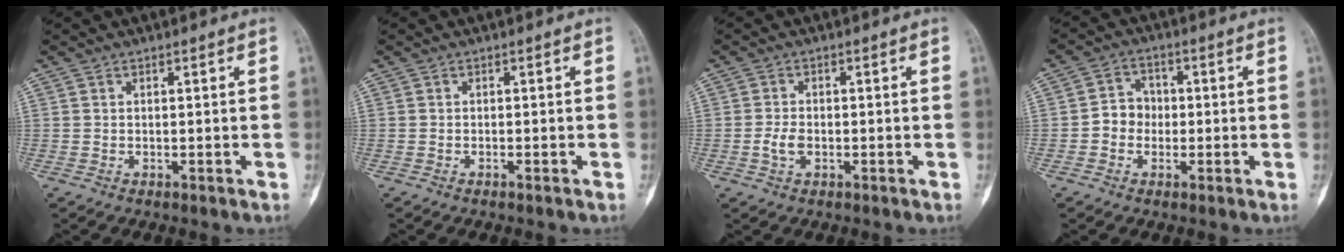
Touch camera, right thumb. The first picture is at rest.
{"total": 0.0}
{"total": 2.8, "force": [-0.8, 1.7, 2.1], "torque": [-0.041, 0.006, -0.016]}
{"total": 4.9, "force": [-0.8, 4.3, 2.1], "torque": [-0.009, 0.018, -0.025]}